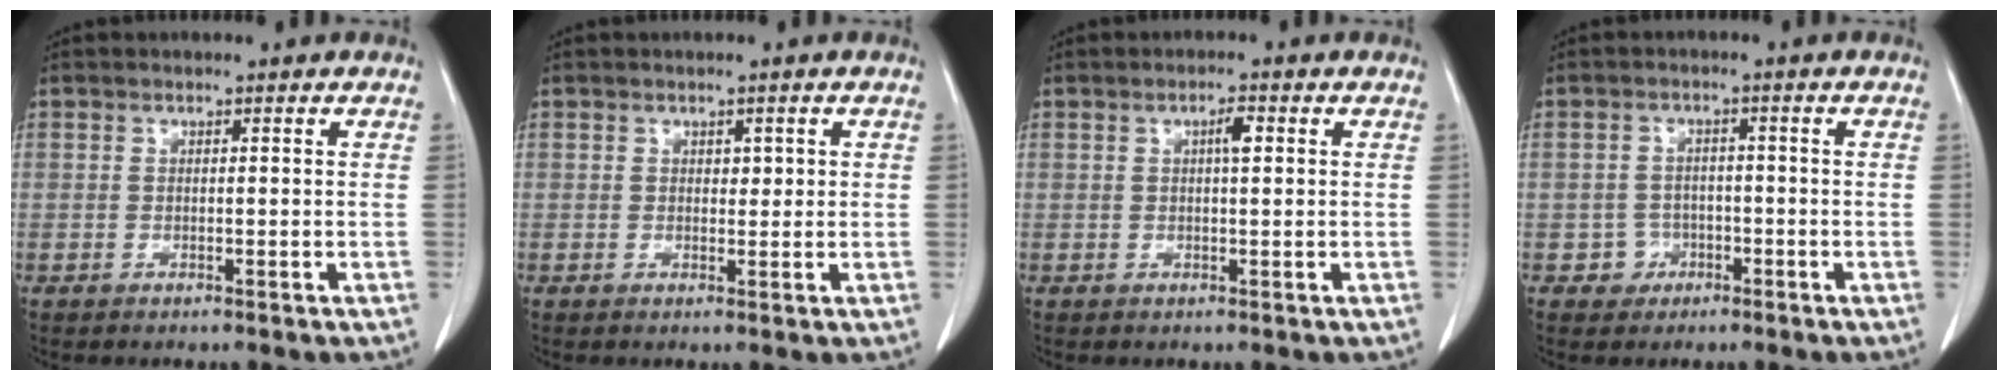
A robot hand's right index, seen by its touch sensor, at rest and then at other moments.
{"total": 1.4, "force": [0.4, 0.9, 1.0], "torque": [-0.010, -0.001, 0.007]}
{"total": 2.0, "force": [0.5, 0.3, 1.9], "torque": [-0.034, 0.003, 0.009]}
{"total": 3.0, "force": [-1.3, 2.6, -0.1], "torque": [0.012, 0.015, -0.020]}